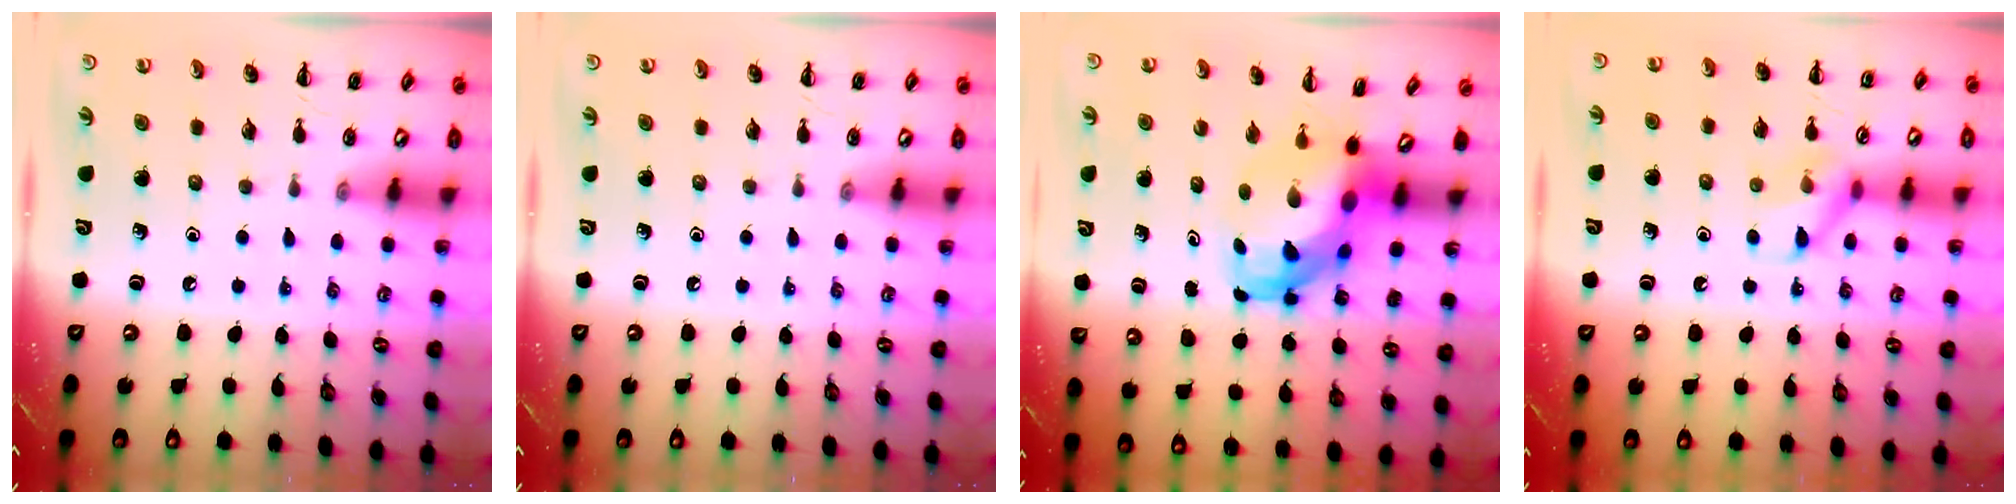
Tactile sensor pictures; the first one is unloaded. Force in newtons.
{"total": 0.0}
{"total": 6.0, "press": 5.8, "slide": 1.7}
{"total": 9.1, "press": 9.1, "slide": 1.1}